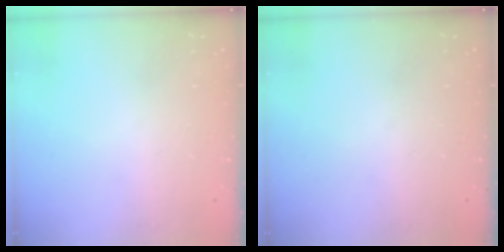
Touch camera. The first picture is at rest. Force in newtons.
{"total": 0.0}